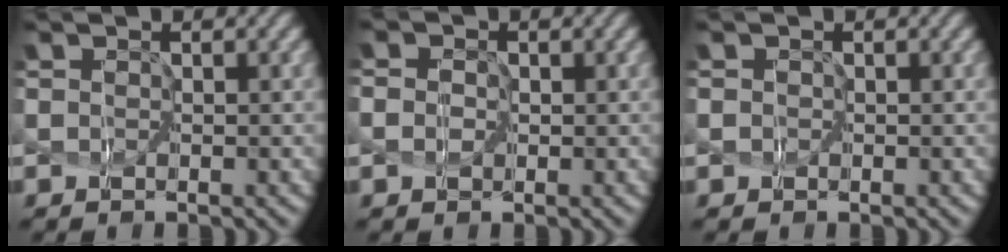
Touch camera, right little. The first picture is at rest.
{"total": 1.5, "force": [-0.2, 1.3, 0.7], "torque": [-0.012, 0.007, -0.006]}
{"total": 0.9, "force": [0.0, 0.9, 0.4], "torque": [0.004, 0.006, -0.006]}